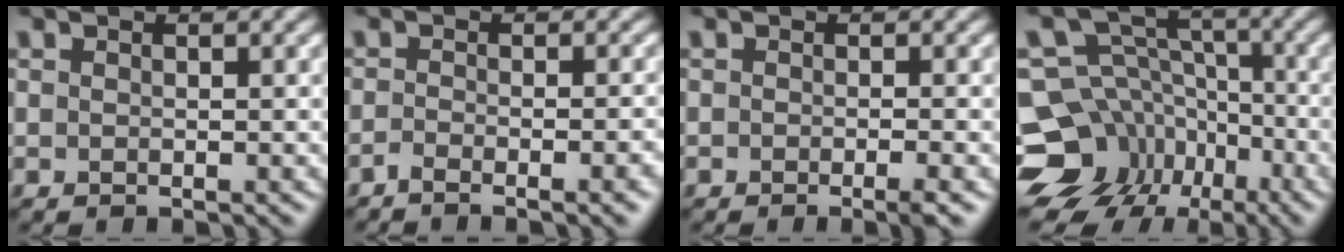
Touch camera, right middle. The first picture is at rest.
{"total": 4.1, "force": [-2.5, 1.1, 3.1], "torque": [-0.045, -0.010, -0.046]}
{"total": 1.4, "force": [-0.8, 0.1, 1.1], "torque": [-0.015, -0.004, -0.013]}
{"total": 13.1, "force": [-8.1, 9.7, 3.4], "torque": [-0.078, -0.016, -0.137]}